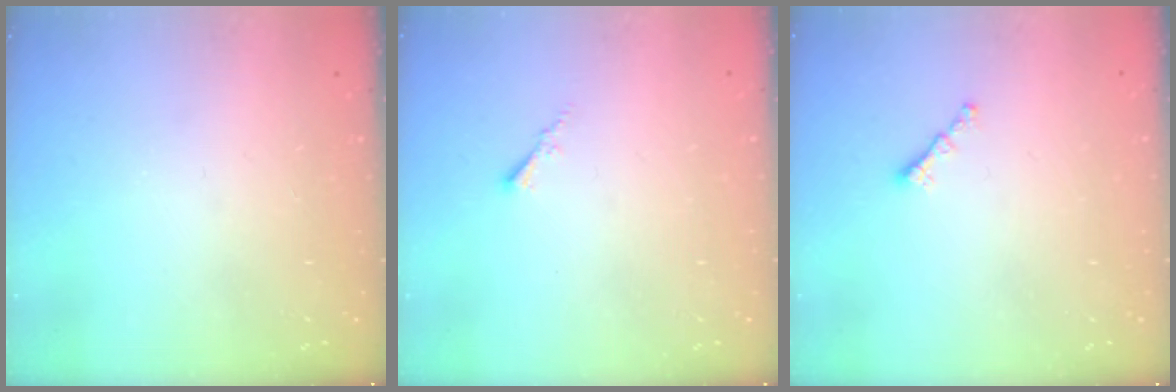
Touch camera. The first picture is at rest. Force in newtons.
{"total": 0.5, "press": 0.4, "slide": 0.3}
{"total": 0.7, "press": 0.6, "slide": 0.4}